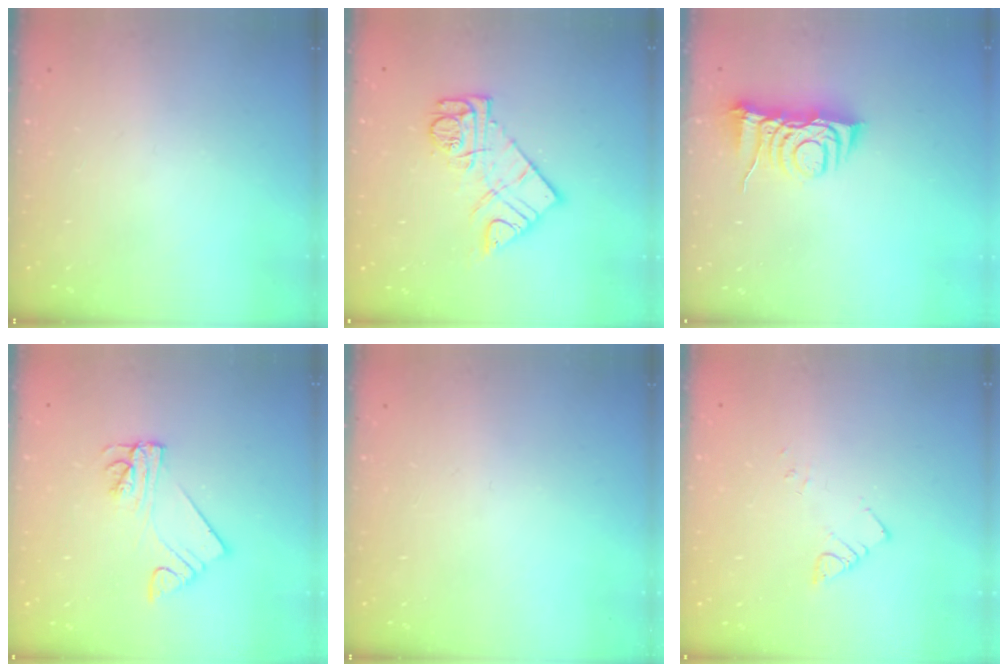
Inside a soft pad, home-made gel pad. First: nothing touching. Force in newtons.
{"total": 12.0, "press": 11.9, "slide": 1.1}
{"total": 8.3, "press": 8.2, "slide": 1.1}
{"total": 5.9, "press": 5.9, "slide": 0.7}
{"total": 0.0}
{"total": 2.5, "press": 2.5, "slide": 0.3}